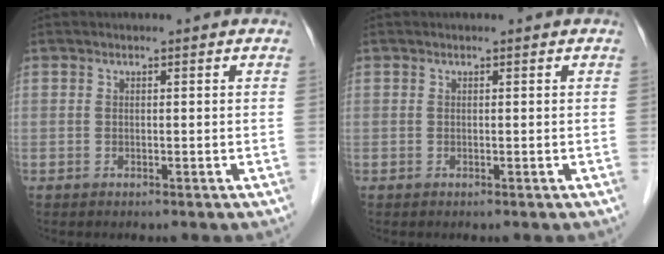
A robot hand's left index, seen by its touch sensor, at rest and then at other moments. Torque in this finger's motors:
{"motor_torque": [-0.02, 0.02, 0.01, 0.00]}